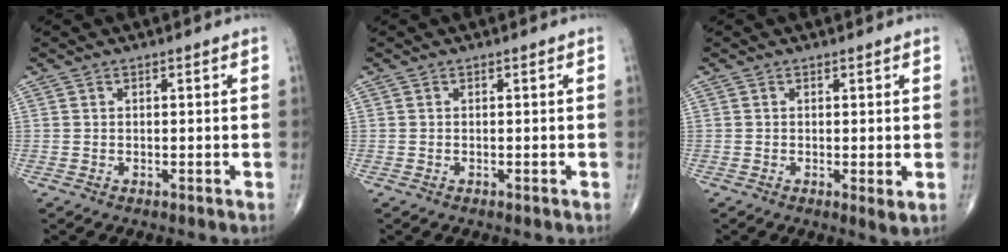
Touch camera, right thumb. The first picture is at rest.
{"total": 0.0}
{"total": 2.0, "force": [-0.1, 0.4, 1.9], "torque": [-0.033, -0.009, -0.003]}